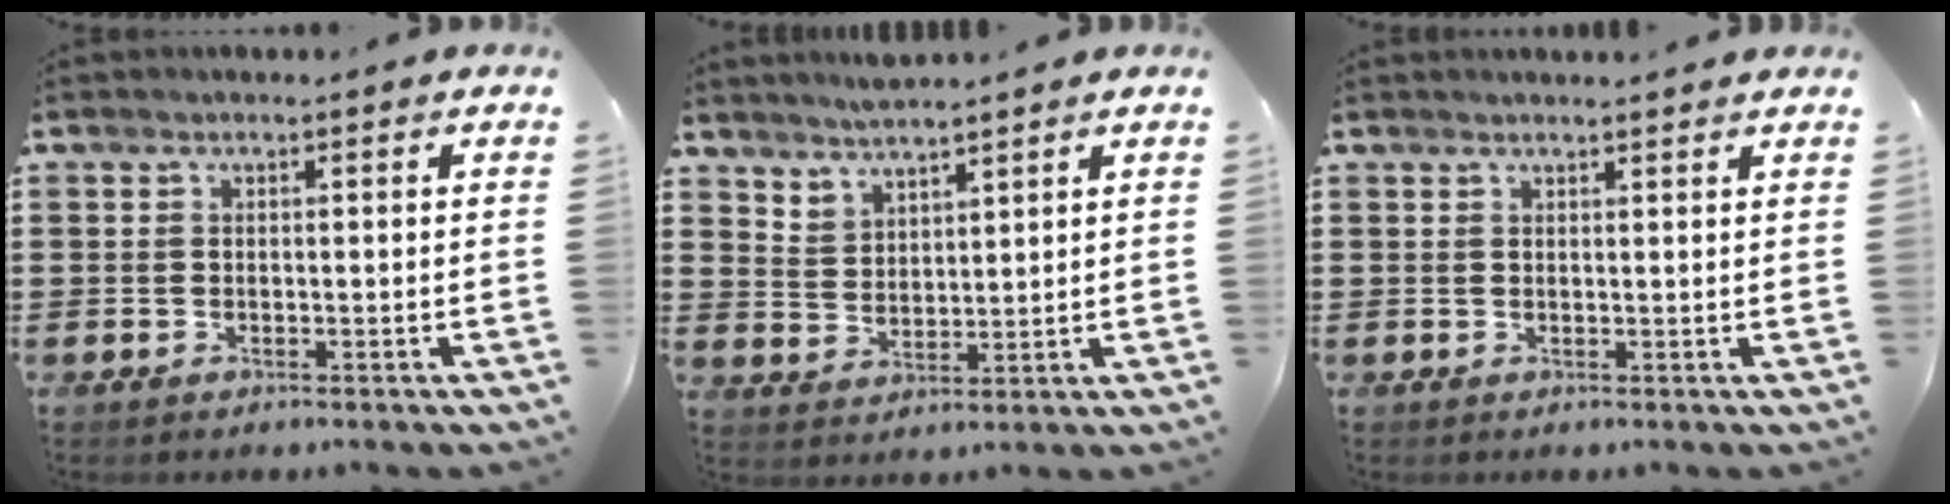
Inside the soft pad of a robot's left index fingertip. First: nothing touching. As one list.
[{"total": 3.7, "force": [3.6, 0.6, -0.4], "torque": [-0.003, -0.009, 0.070]}, {"total": 1.2, "force": [1.2, -0.1, 0.2], "torque": [-0.005, -0.002, 0.023]}]